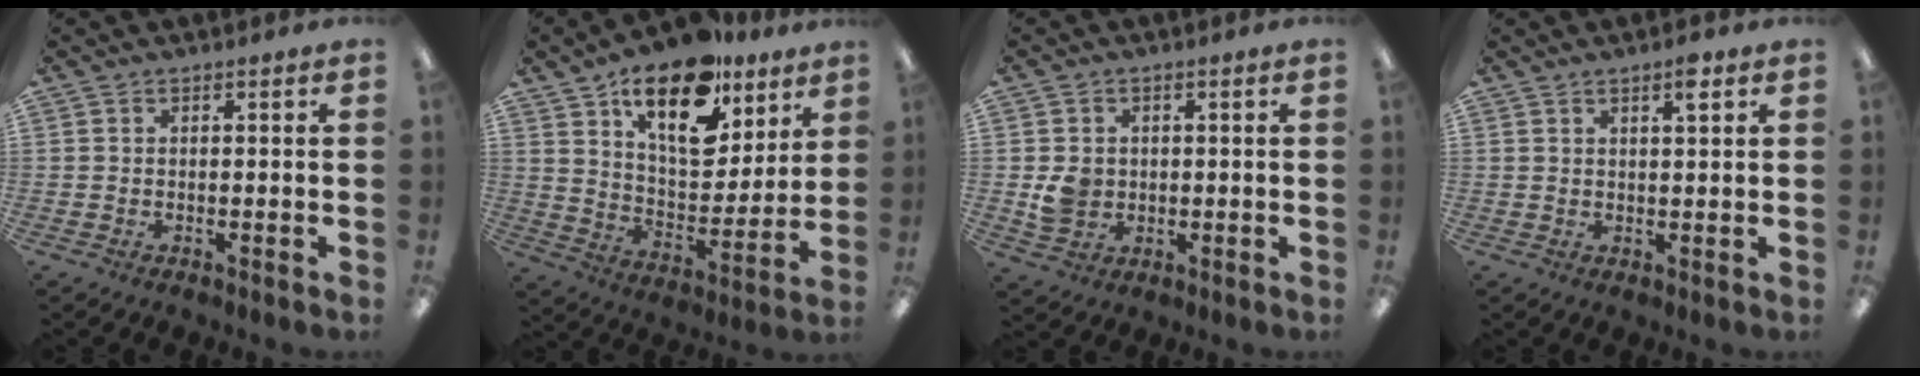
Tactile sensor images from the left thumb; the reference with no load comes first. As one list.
[{"total": 20.8, "force": [13.6, 10.0, 12.2], "torque": [-0.187, -0.076, 0.234]}, {"total": 4.7, "force": [0.2, 4.3, 2.1], "torque": [-0.025, 0.004, 0.004]}, {"total": 3.3, "force": [2.2, 0.6, 2.3], "torque": [-0.036, -0.004, 0.035]}]